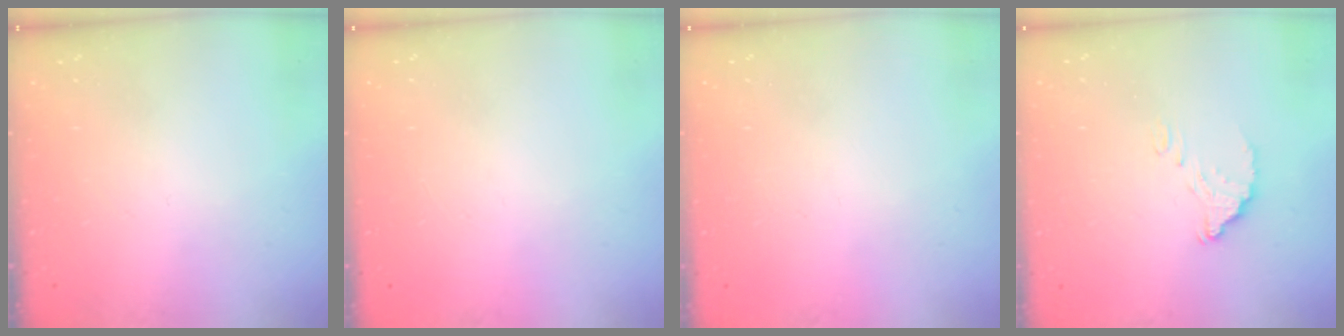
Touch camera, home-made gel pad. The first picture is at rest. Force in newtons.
{"total": 2.3, "press": 2.3, "slide": 0.1}
{"total": 2.3, "press": 2.3, "slide": 0.1}
{"total": 4.3, "press": 4.3, "slide": 0.1}